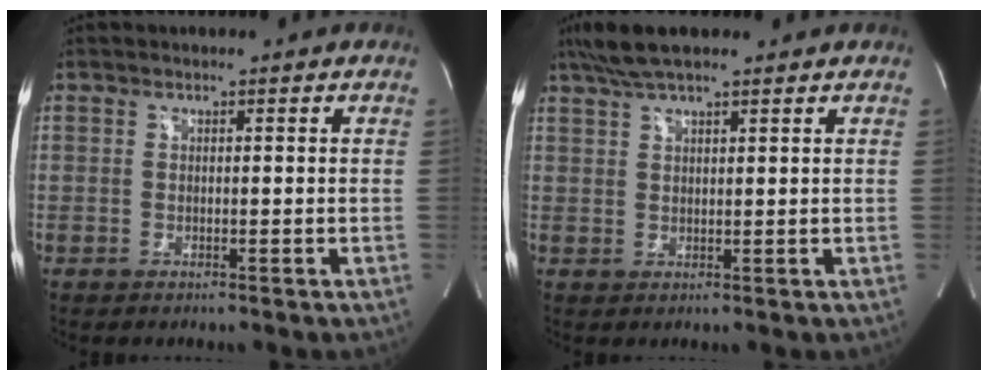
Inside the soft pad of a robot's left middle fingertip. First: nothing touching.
{"total": 6.9, "force": [5.5, 1.1, 4.1], "torque": [-0.081, 0.034, 0.097]}